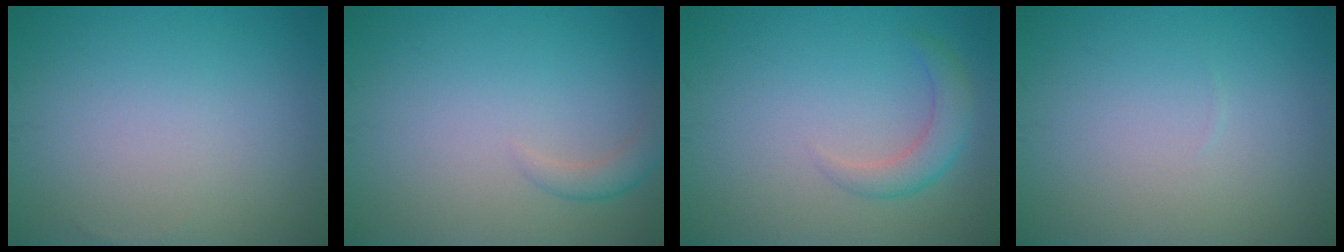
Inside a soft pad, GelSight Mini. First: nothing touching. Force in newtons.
{"total": 1.5, "press": 1.5, "slide": 0.1}
{"total": 2.5, "press": 2.5, "slide": 0.1}
{"total": 0.0}